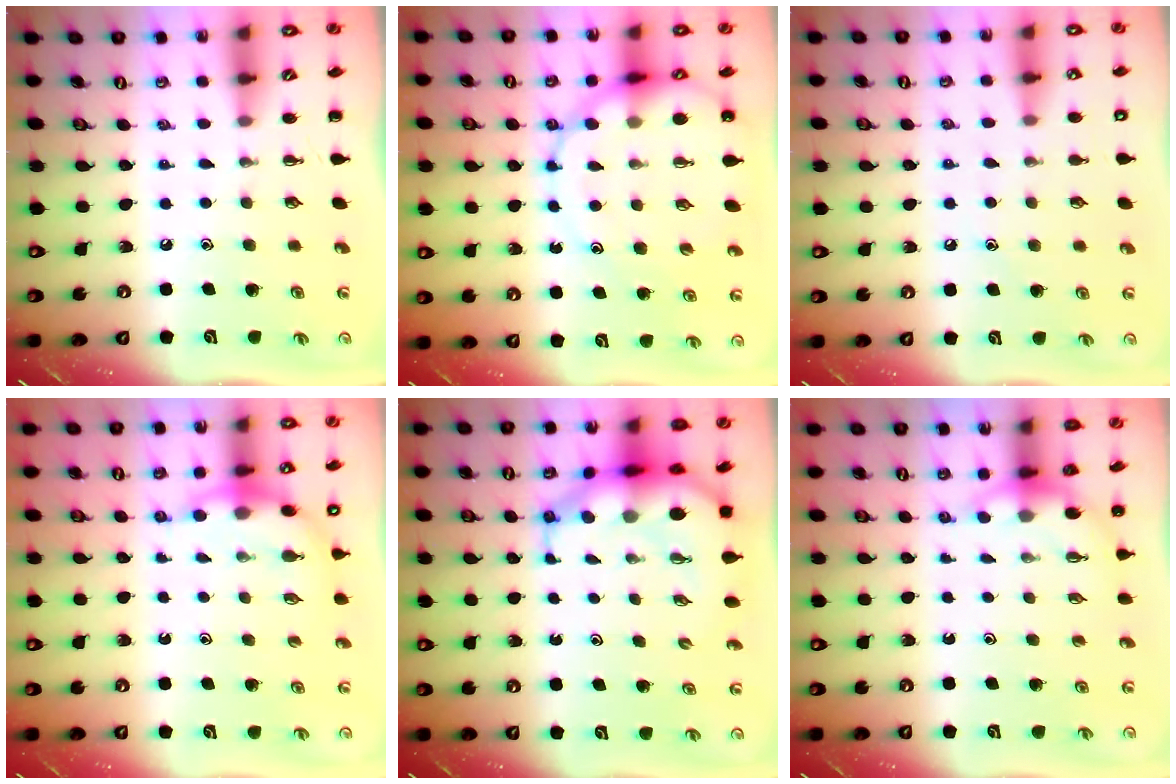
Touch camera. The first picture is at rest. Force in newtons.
{"total": 15.0, "press": 14.5, "slide": 3.7}
{"total": 6.4, "press": 6.2, "slide": 1.8}
{"total": 8.1, "press": 8.0, "slide": 1.3}
{"total": 9.1, "press": 8.8, "slide": 2.3}
{"total": 4.2, "press": 4.1, "slide": 0.8}